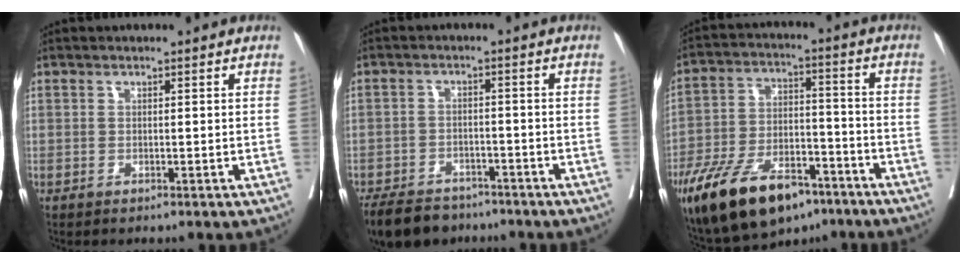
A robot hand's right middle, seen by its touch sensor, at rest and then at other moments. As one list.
[{"total": 10.1, "force": [-8.2, 5.0, 3.4], "torque": [-0.064, -0.011, -0.123]}, {"total": 16.8, "force": [-11.3, 6.9, 10.4], "torque": [-0.199, -0.004, -0.197]}]